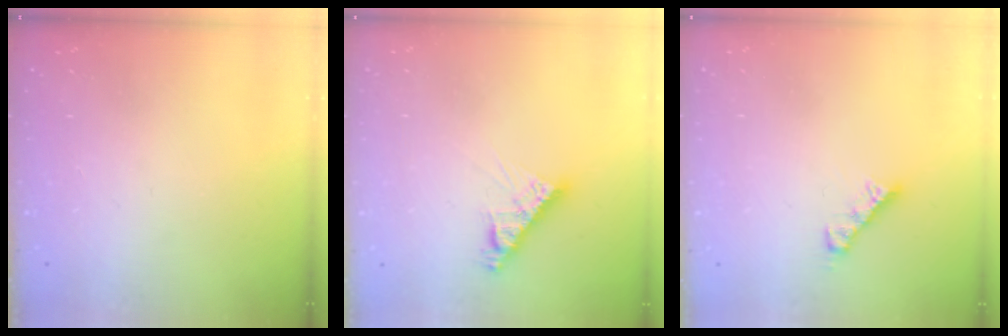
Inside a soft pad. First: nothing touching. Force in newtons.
{"total": 8.5, "press": 8.5, "slide": 0.7}
{"total": 4.8, "press": 4.8, "slide": 0.3}